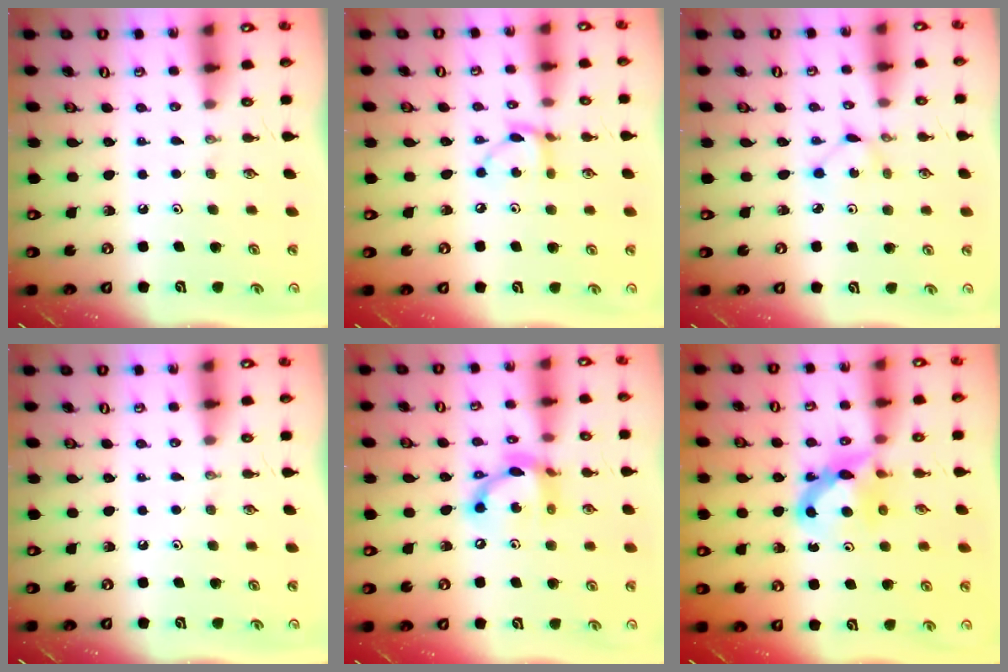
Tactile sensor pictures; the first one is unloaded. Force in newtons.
{"total": 7.0, "press": 7.0, "slide": 0.3}
{"total": 1.8, "press": 1.8, "slide": 0.3}
{"total": 0.0}
{"total": 12.5, "press": 12.4, "slide": 1.2}
{"total": 7.1, "press": 7.0, "slide": 0.7}